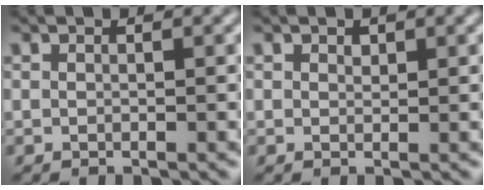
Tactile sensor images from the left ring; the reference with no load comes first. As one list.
[{"total": 0.6, "force": [0.4, 0.3, 0.2], "torque": [-0.003, -0.002, 0.006]}]